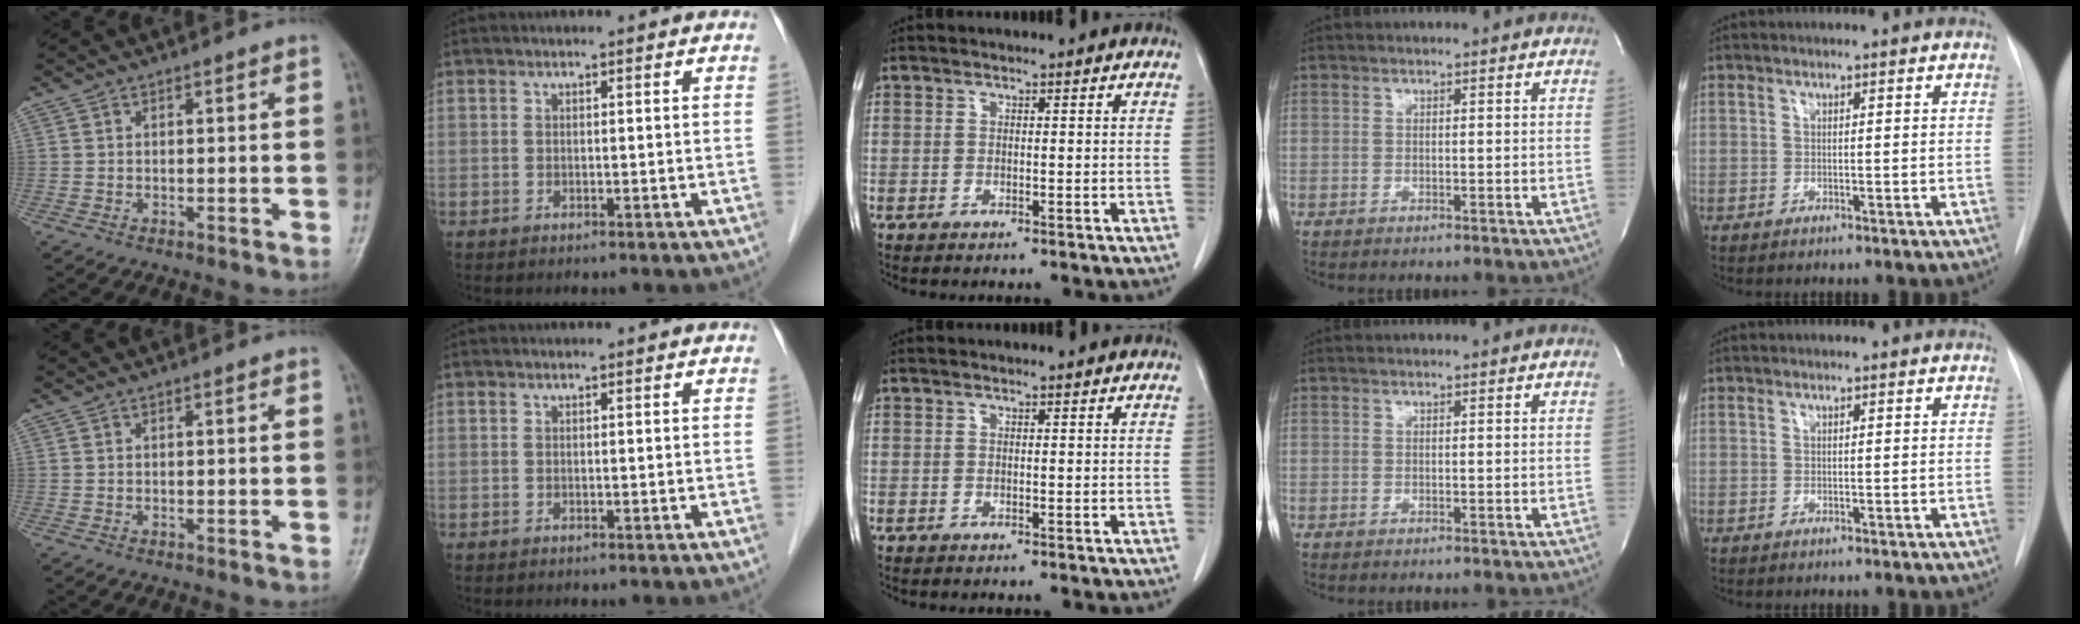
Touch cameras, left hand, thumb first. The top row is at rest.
{}